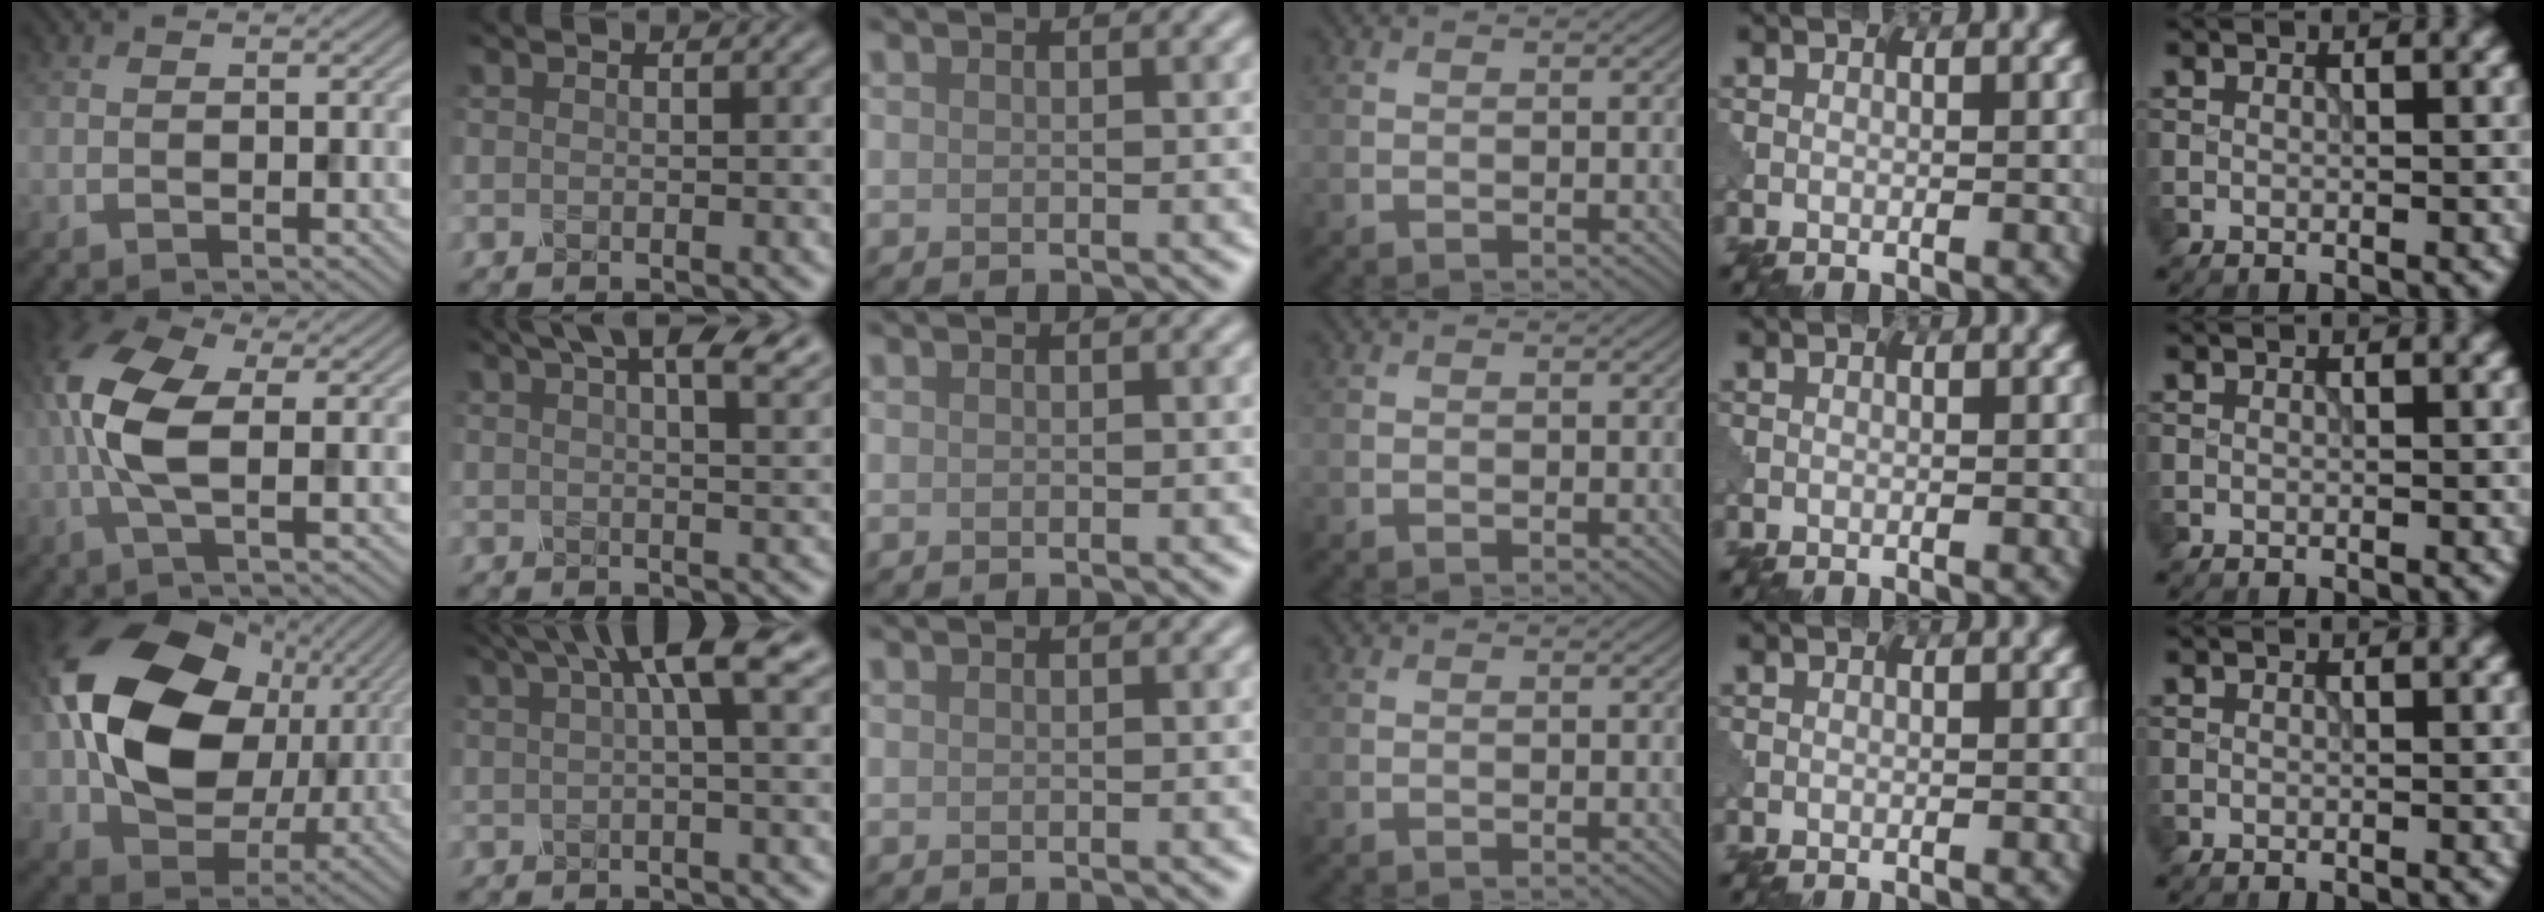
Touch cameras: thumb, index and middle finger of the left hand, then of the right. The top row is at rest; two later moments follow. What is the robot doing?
{"motion": "squeeze", "object": "foam earplug"}